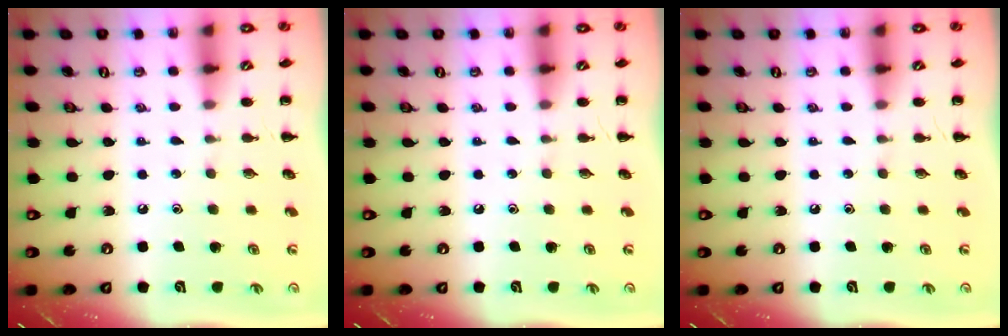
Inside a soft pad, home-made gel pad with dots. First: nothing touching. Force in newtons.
{"total": 0.0}
{"total": 0.0}